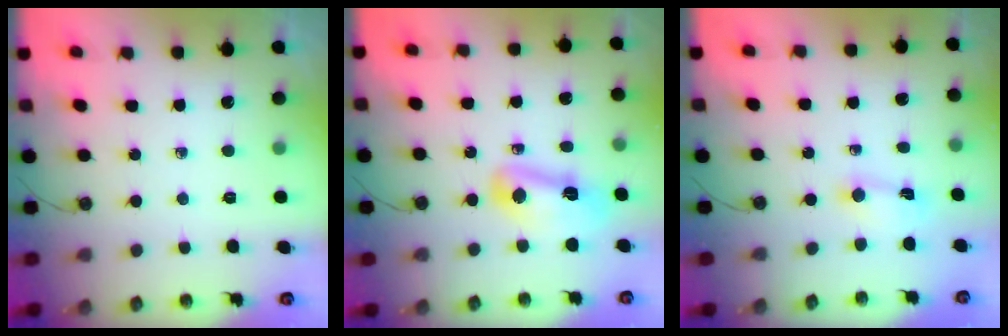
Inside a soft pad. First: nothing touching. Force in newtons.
{"total": 11.4, "press": 9.9, "slide": 5.7}
{"total": 1.5, "press": 1.5, "slide": 0.2}